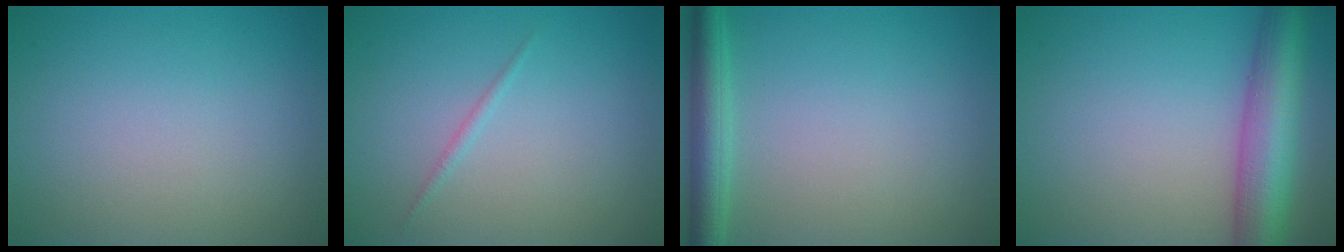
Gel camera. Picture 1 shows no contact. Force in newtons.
{"total": 0.6, "press": 0.6, "slide": 0.0}
{"total": 3.3, "press": 3.3, "slide": 0.2}
{"total": 7.4, "press": 7.4, "slide": 0.4}